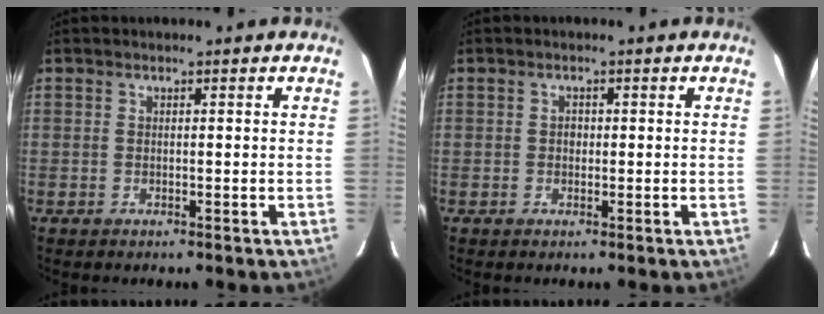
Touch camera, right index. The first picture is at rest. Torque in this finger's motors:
{"motor_torque": [0.24, 0.15, 0.09, 0.02]}